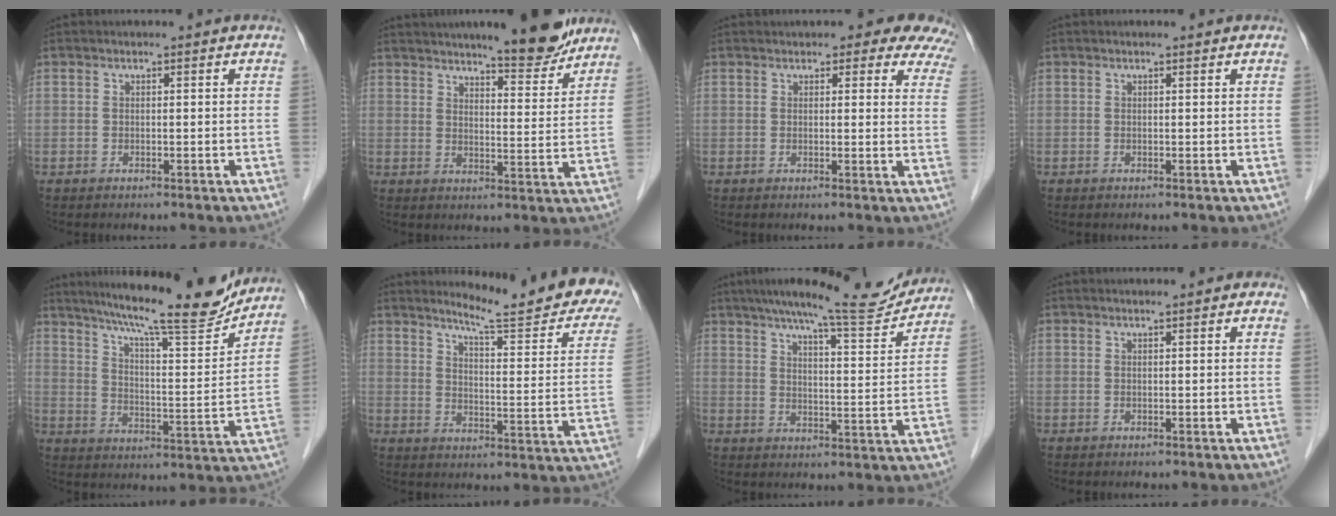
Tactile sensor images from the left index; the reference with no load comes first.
{"total": 10.0, "force": [8.8, 1.1, 4.7], "torque": [-0.063, -0.010, 0.120]}
{"total": 10.6, "force": [9.3, 3.2, 4.1], "torque": [-0.007, -0.010, 0.074]}
{"total": 0.6, "force": [0.5, 0.0, 0.2], "torque": [-0.009, 0.002, 0.008]}
{"total": 18.9, "force": [16.9, 0.9, 8.6], "torque": [-0.139, -0.024, 0.241]}
{"total": 18.6, "force": [16.2, 0.9, 9.0], "torque": [-0.119, -0.081, 0.195]}
{"total": 15.5, "force": [14.1, 1.0, 6.3], "torque": [-0.094, -0.006, 0.194]}
{"total": 1.3, "force": [0.8, 0.4, 1.0], "torque": [-0.014, 0.009, 0.008]}